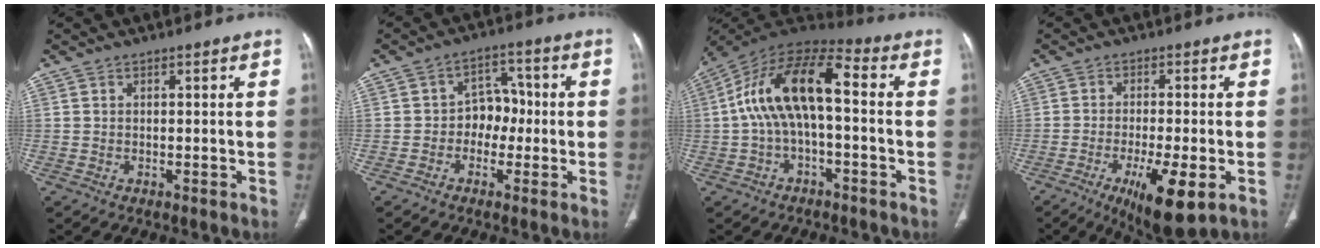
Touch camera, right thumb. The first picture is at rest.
{"total": 6.6, "force": [-1.0, 5.2, 3.9], "torque": [-0.016, 0.027, -0.027]}
{"total": 15.0, "force": [0.1, 6.8, 13.4], "torque": [-0.250, 0.056, -0.008]}
{"total": 11.5, "force": [-4.7, 2.9, 10.1], "torque": [-0.166, -0.011, -0.068]}